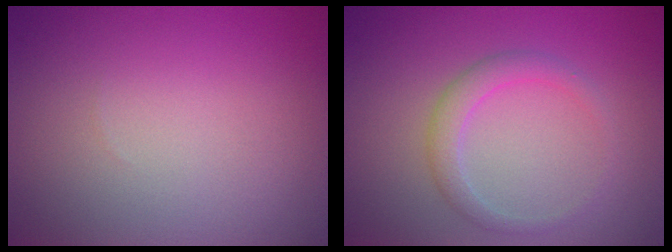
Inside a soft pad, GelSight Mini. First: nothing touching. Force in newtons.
{"total": 2.1, "press": 2.1, "slide": 0.2}